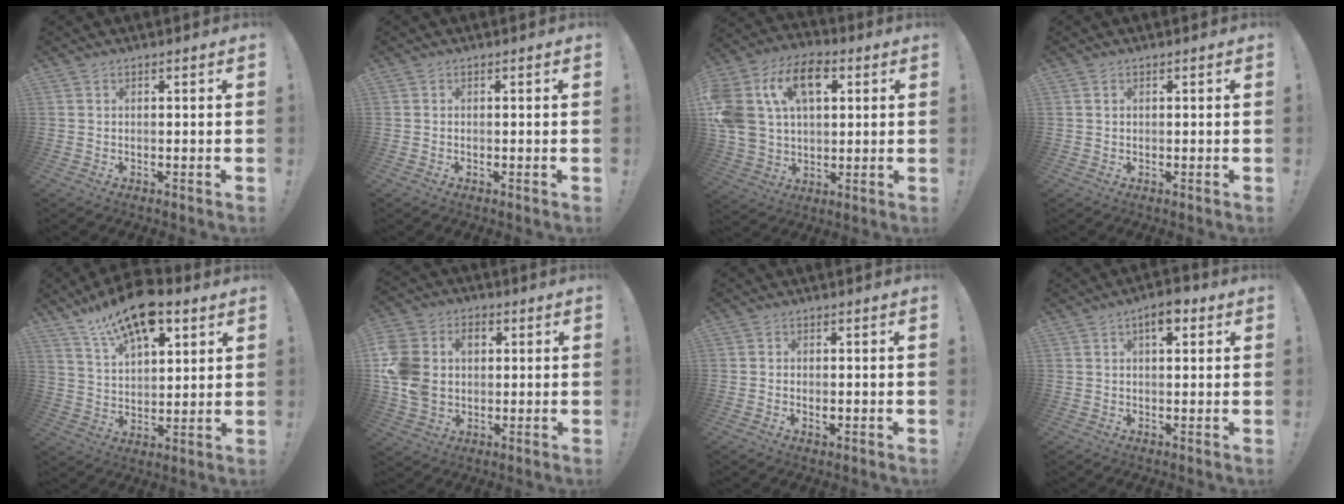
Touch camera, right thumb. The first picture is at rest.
{"total": 0.0}
{"total": 19.5, "force": [6.8, 13.4, 12.4], "torque": [-0.236, -0.012, 0.122]}
{"total": 0.8, "force": [0.5, 0.6, 0.3], "torque": [-0.012, 0.004, 0.011]}
{"total": 15.3, "force": [10.2, 6.7, 9.2], "torque": [-0.157, -0.056, 0.181]}
{"total": 14.8, "force": [1.9, 12.1, 8.3], "torque": [-0.168, -0.001, 0.038]}
{"total": 1.4, "force": [-0.6, 0.9, 0.9], "torque": [-0.011, 0.001, -0.010]}
{"total": 4.9, "force": [2.4, 2.3, 3.6], "torque": [-0.049, -0.004, 0.036]}